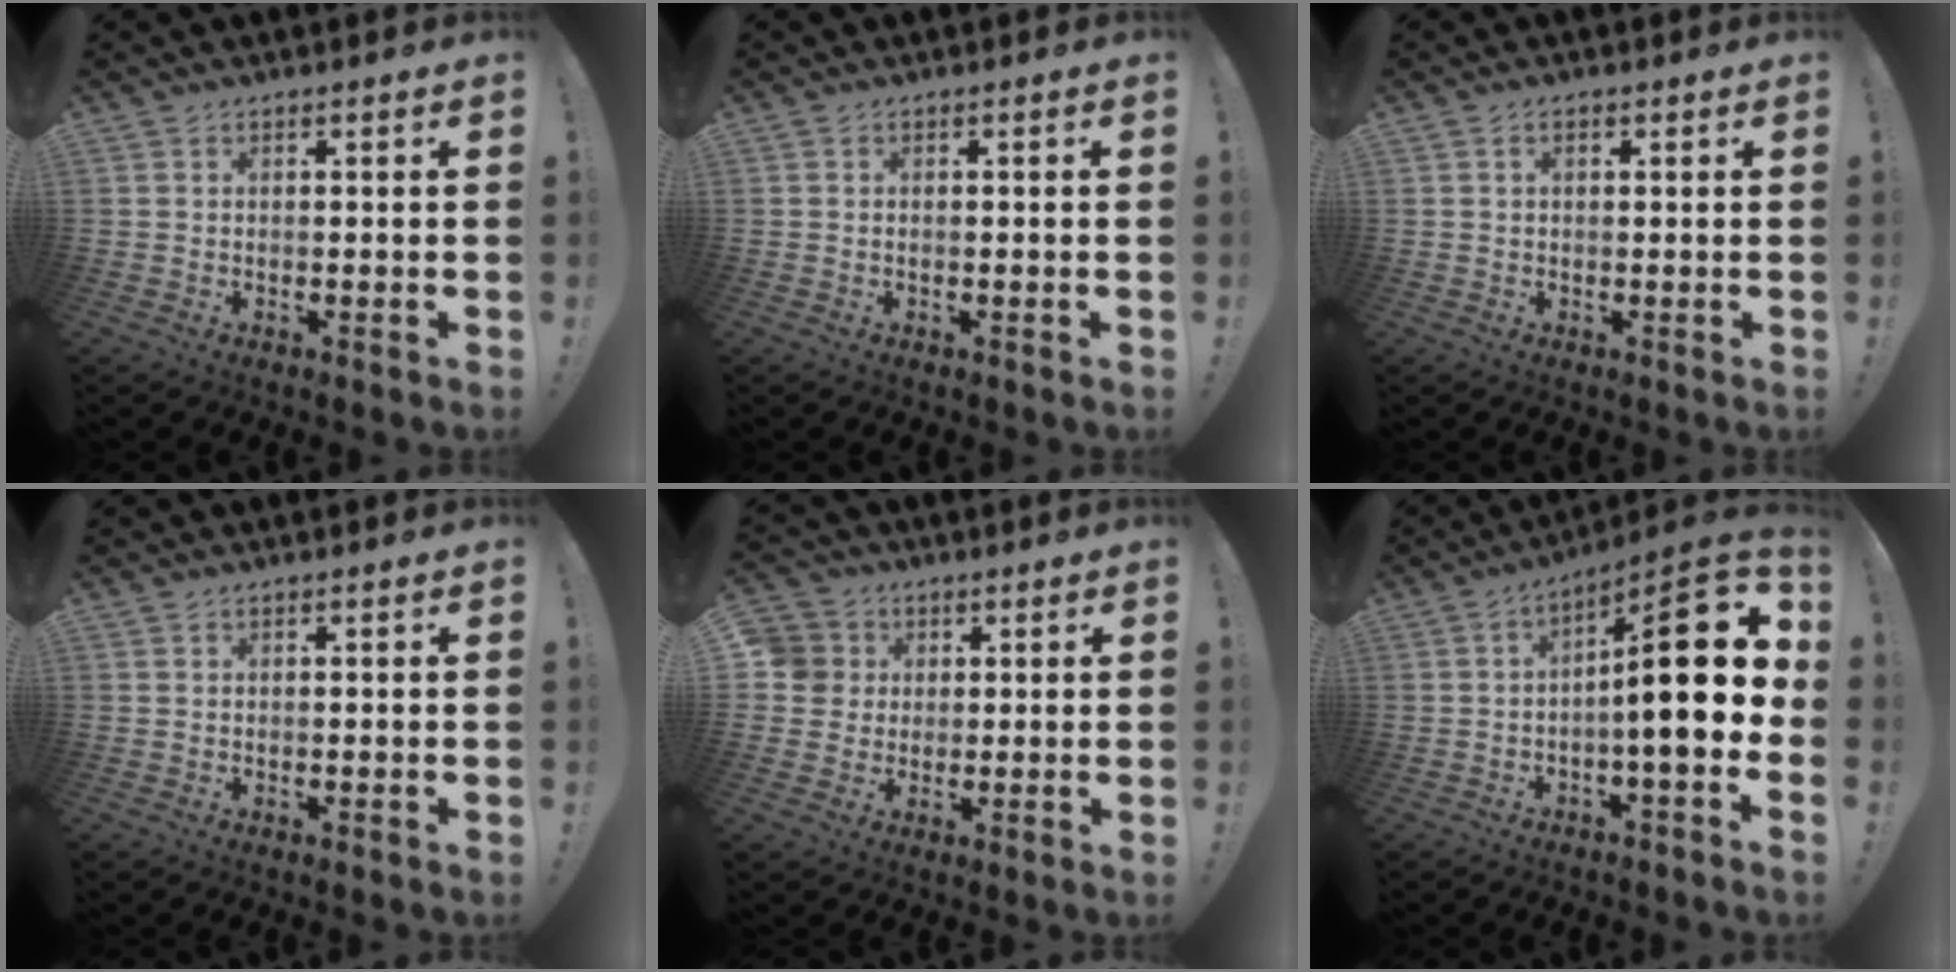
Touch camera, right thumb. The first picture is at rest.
{"total": 0.0}
{"total": 1.3, "force": [0.5, 0.8, 0.9], "torque": [-0.011, 0.000, 0.006]}
{"total": 0.0}
{"total": 6.9, "force": [1.3, 6.7, 1.3], "torque": [-0.026, 0.001, 0.026]}
{"total": 19.1, "force": [1.4, 4.5, 18.5], "torque": [-0.260, -0.007, 0.017]}